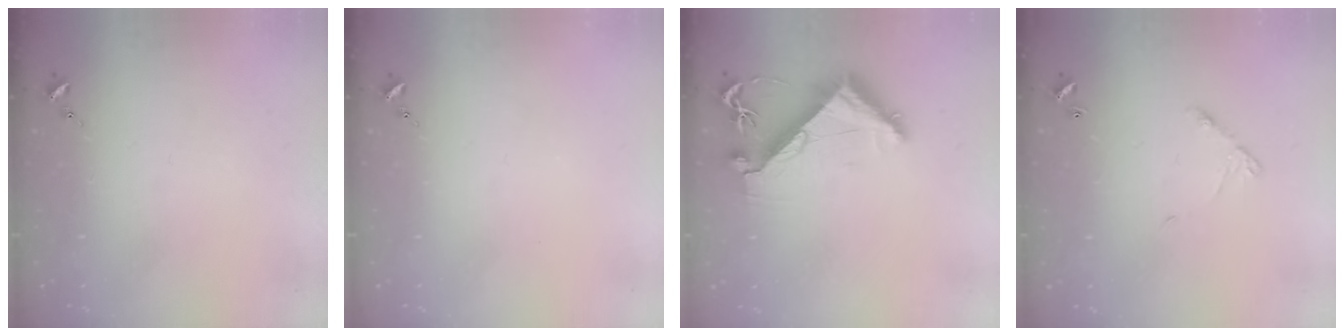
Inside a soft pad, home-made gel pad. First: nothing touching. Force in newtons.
{"total": 0.0}
{"total": 7.9, "press": 7.8, "slide": 1.0}
{"total": 6.2, "press": 6.2, "slide": 0.4}